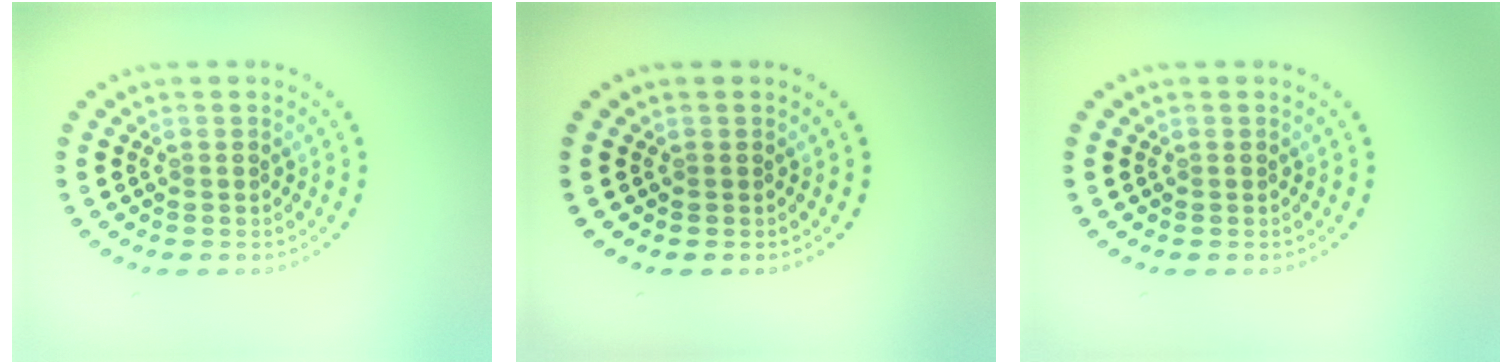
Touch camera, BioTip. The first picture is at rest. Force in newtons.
{"total": 0.0}
{"total": 0.0}